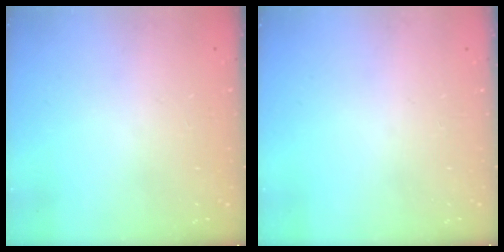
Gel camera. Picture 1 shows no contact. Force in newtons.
{"total": 0.0}